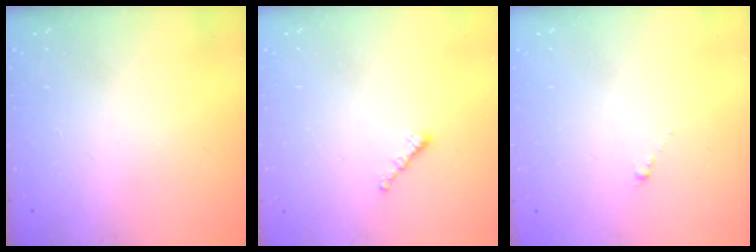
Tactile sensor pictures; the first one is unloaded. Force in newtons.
{"total": 0.8, "press": 0.7, "slide": 0.4}
{"total": 0.0}